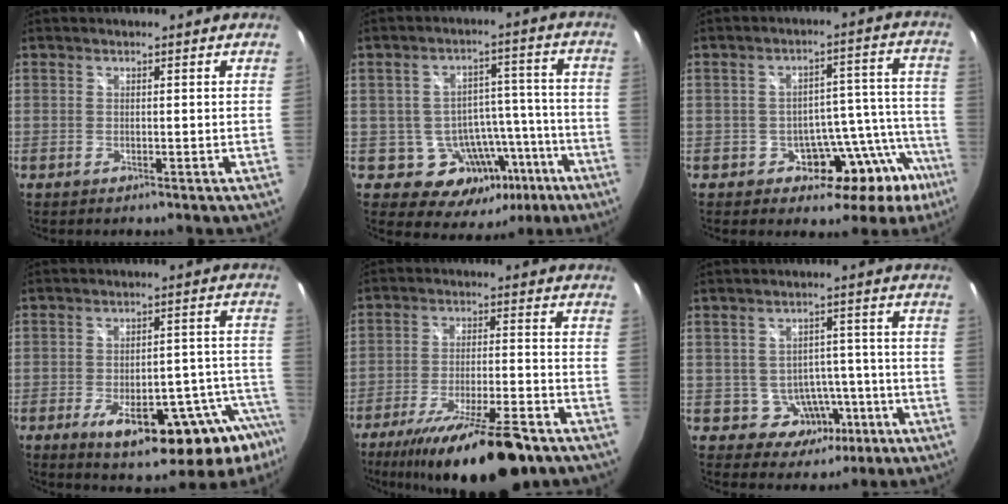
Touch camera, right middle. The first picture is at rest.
{"total": 13.0, "force": [-6.2, 10.1, 5.4], "torque": [-0.089, 0.037, -0.056]}
{"total": 14.9, "force": [-9.4, 8.9, 7.4], "torque": [-0.086, 0.032, -0.108]}
{"total": 21.4, "force": [-13.9, 6.5, 15.0], "torque": [-0.171, -0.015, -0.176]}
{"total": 18.4, "force": [-13.6, 3.5, 11.9], "torque": [-0.219, -0.038, -0.215]}
{"total": 7.5, "force": [-2.9, 6.5, 2.4], "torque": [-0.052, 0.023, -0.019]}